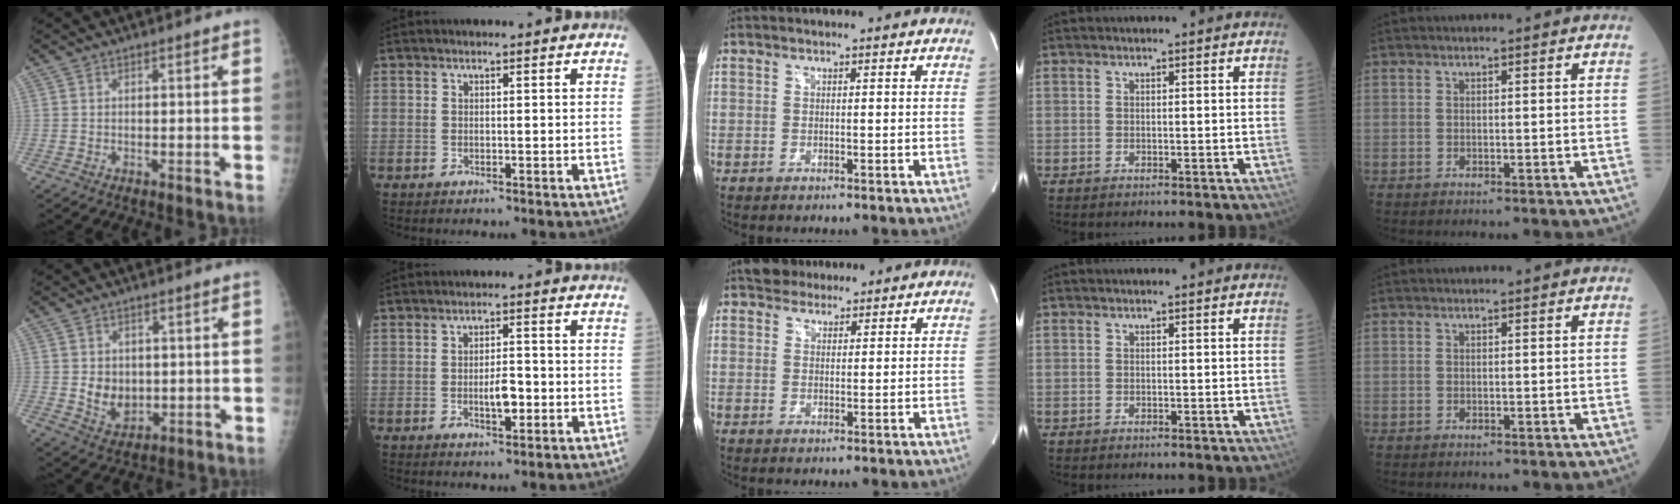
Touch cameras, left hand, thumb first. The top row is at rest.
{"thumb": {"total": 6.1, "force": [0.1, 4.9, 3.6], "torque": [-0.029, -0.012, 0.017]}, "index": {"total": 3.4, "force": [-1.0, 1.1, 3.0], "torque": [-0.049, -0.002, -0.017]}, "middle": {"total": 3.9, "force": [3.2, 2.2, 0.5], "torque": [-0.008, 0.016, 0.052]}}